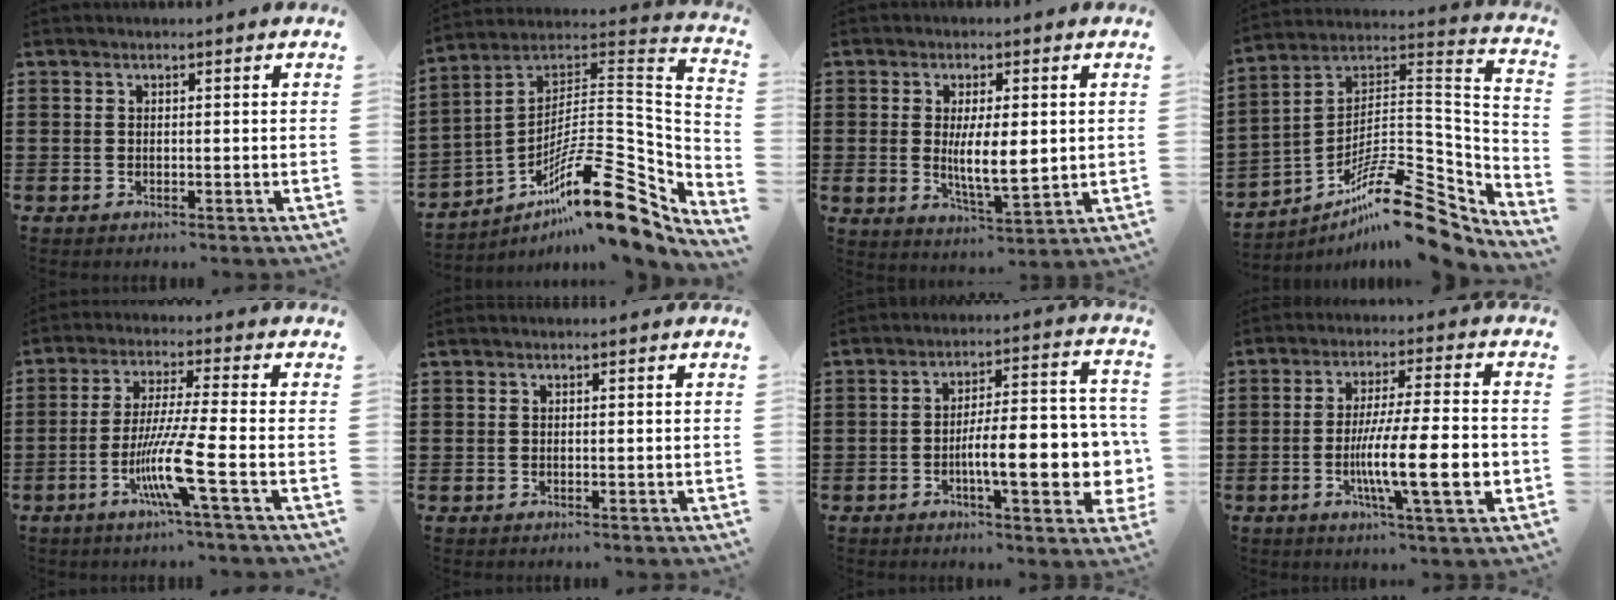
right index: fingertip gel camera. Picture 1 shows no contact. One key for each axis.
{"total": 18.7, "fx": -10.8, "fy": 5.0, "fz": 14.4, "tx": -0.225, "ty": 0.016, "tz": -0.194}
{"total": 6.9, "fx": 0.3, "fy": 2.6, "fz": 6.4, "tx": -0.101, "ty": -0.001, "tz": 0.004}
{"total": 15.1, "fx": -10.8, "fy": 4.0, "fz": 9.9, "tx": -0.149, "ty": 0.029, "tz": -0.197}
{"total": 9.8, "fx": -3.9, "fy": -0.3, "fz": 8.9, "tx": -0.182, "ty": -0.018, "tz": -0.078}
{"total": 0.0}
{"total": 12.0, "fx": -3.1, "fy": 3.4, "fz": 11.0, "tx": -0.172, "ty": -0.010, "tz": -0.056}
{"total": 14.4, "fx": -3.3, "fy": 2.6, "fz": 13.7, "tx": -0.243, "ty": -0.011, "tz": -0.060}